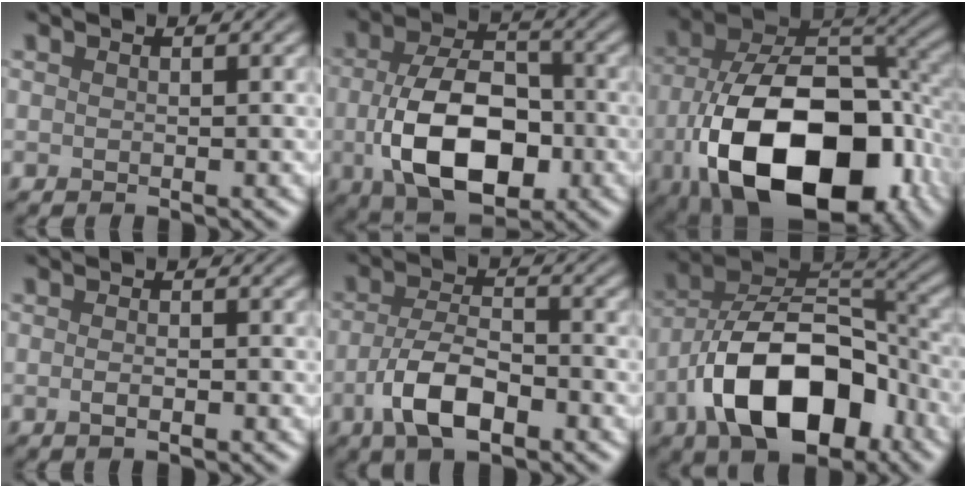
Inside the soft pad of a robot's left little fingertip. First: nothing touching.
{"total": 10.3, "force": [-2.1, 6.1, 8.0], "torque": [-0.160, -0.015, -0.029]}
{"total": 17.1, "force": [-6.6, 9.8, 12.4], "torque": [-0.212, -0.035, -0.101]}
{"total": 1.1, "force": [-0.4, 0.3, 1.0], "torque": [-0.020, 0.001, -0.009]}
{"total": 5.8, "force": [-2.7, 2.4, 4.6], "torque": [-0.091, -0.003, -0.058]}
{"total": 12.5, "force": [-5.9, 6.6, 8.9], "torque": [-0.152, 0.005, -0.112]}